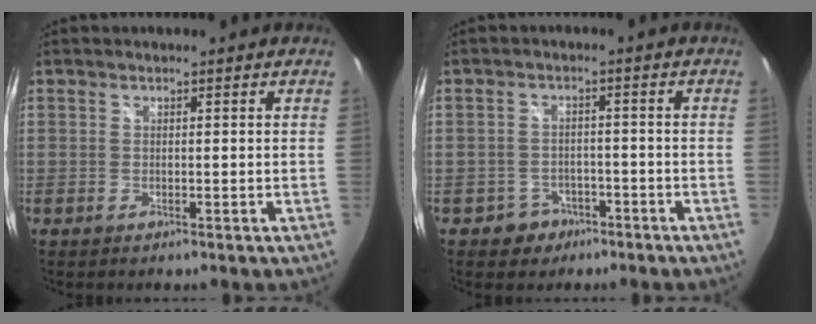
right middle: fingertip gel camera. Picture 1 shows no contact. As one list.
[{"total": 4.7, "force": [-2.9, 3.7, 0.5], "torque": [-0.023, 0.016, -0.035]}]